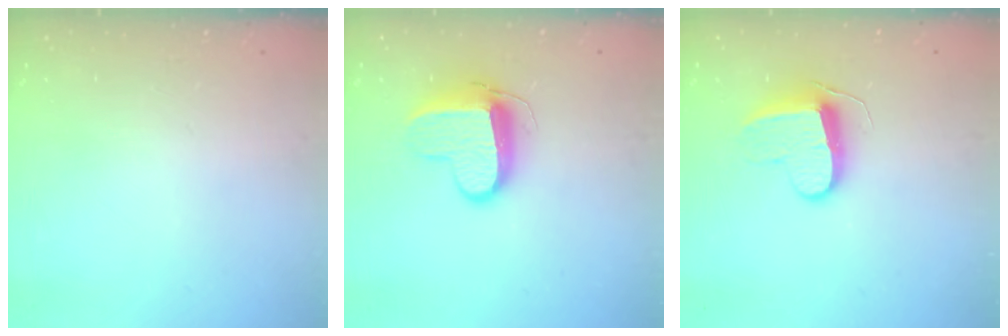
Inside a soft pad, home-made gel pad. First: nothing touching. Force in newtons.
{"total": 10.7, "press": 10.6, "slide": 1.1}
{"total": 9.7, "press": 9.7, "slide": 0.2}